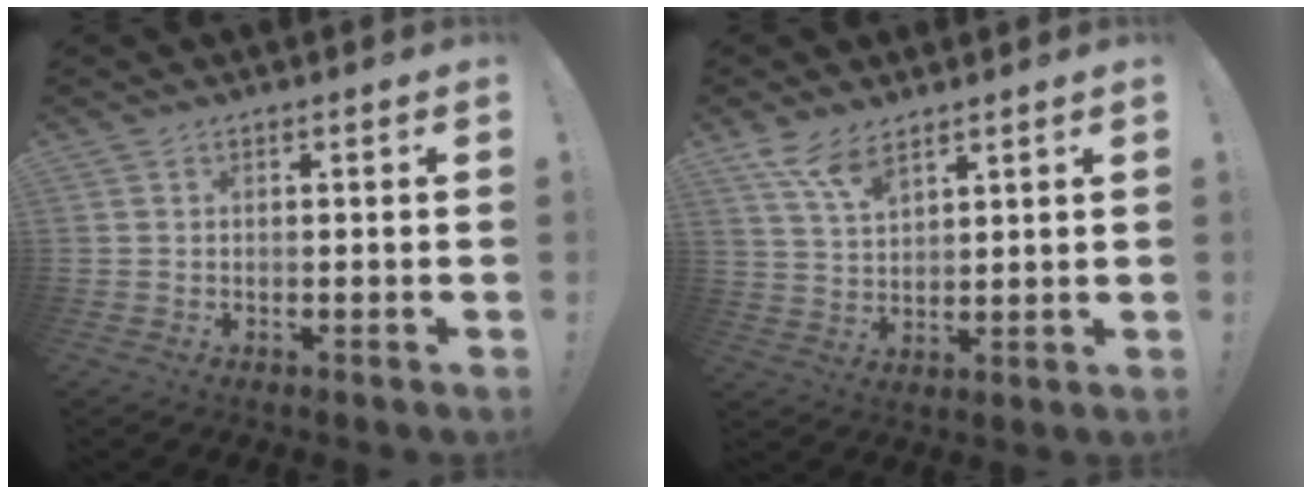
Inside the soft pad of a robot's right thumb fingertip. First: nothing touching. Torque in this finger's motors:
{"motor_torque": [0.56, 0.85, 0.58, 0.80, 0.04]}